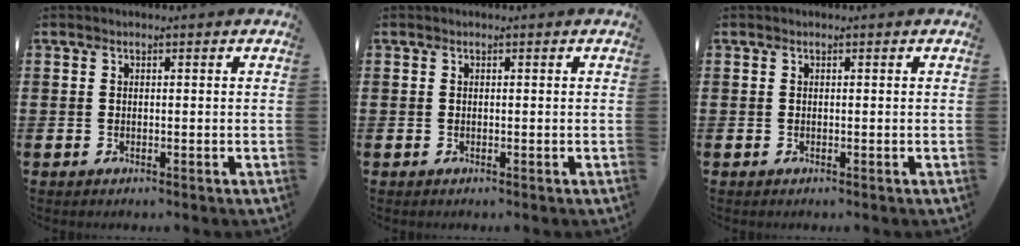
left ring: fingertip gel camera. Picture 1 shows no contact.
{"total": 0.0}
{"total": 0.0}